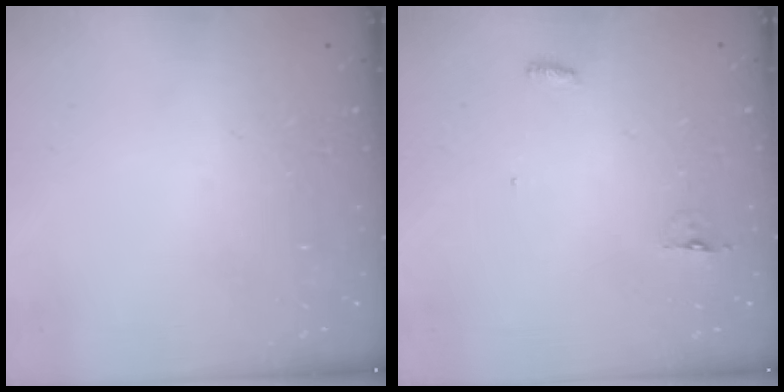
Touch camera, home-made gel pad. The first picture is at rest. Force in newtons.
{"total": 7.4, "press": 4.4, "slide": 6.0}